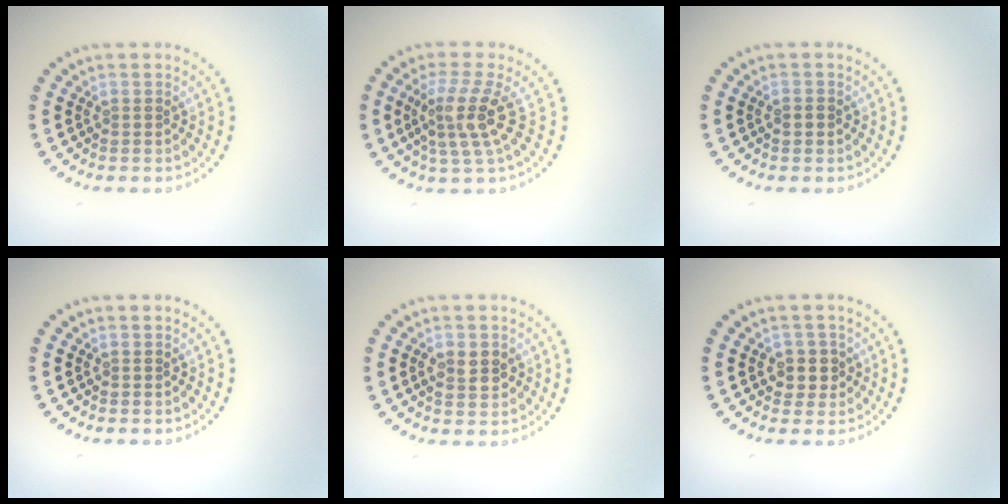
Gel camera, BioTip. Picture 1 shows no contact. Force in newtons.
{"total": 3.9, "press": 2.8, "slide": 2.8}
{"total": 1.3, "press": 1.3, "slide": 0.1}
{"total": 0.0}
{"total": 2.3, "press": 2.3, "slide": 0.1}
{"total": 2.1, "press": 1.9, "slide": 0.9}